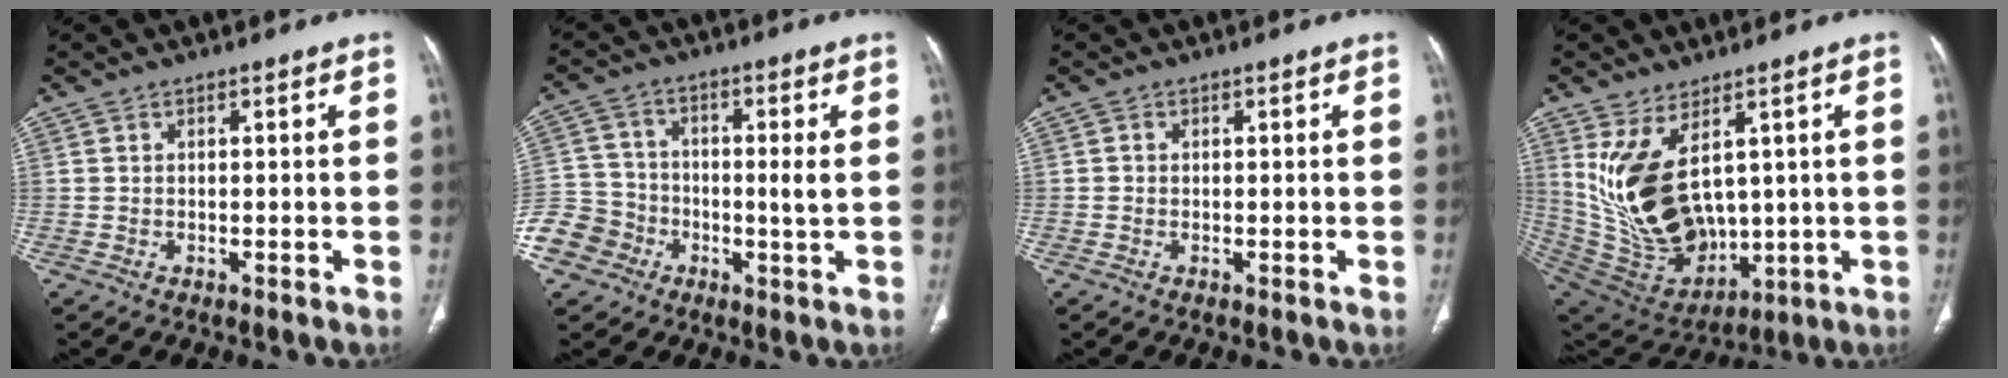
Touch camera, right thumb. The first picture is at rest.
{"total": 9.6, "force": [-3.1, 7.6, 4.9], "torque": [-0.077, 0.026, -0.063]}
{"total": 0.6, "force": [0.0, 0.6, 0.1], "torque": [0.000, 0.002, -0.001]}
{"total": 17.8, "force": [4.3, 10.3, 13.9], "torque": [-0.250, -0.030, 0.118]}